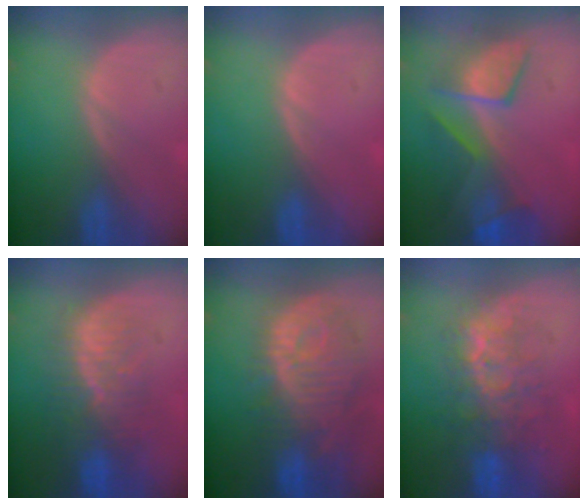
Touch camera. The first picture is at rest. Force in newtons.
{"total": 0.0}
{"total": 7.9, "press": 7.8, "slide": 1.4}
{"total": 9.7, "press": 8.5, "slide": 4.8}
{"total": 12.6, "press": 11.2, "slide": 5.7}
{"total": 8.2, "press": 8.0, "slide": 1.9}